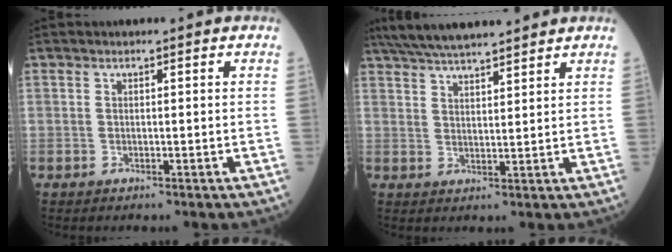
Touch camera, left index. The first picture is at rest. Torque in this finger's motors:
{"motor_torque": [0.31, -0.36, 0.15, 0.06]}